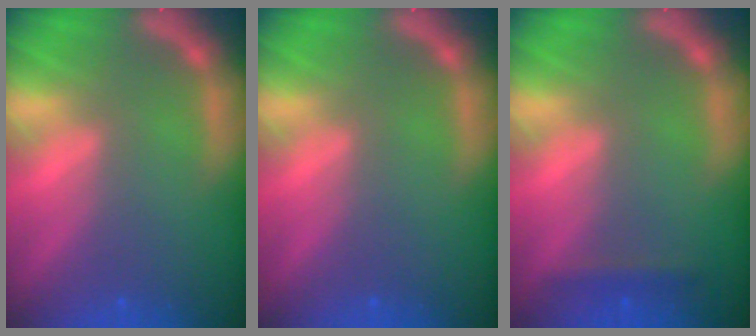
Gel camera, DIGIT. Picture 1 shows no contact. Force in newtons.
{"total": 0.0}
{"total": 1.4}